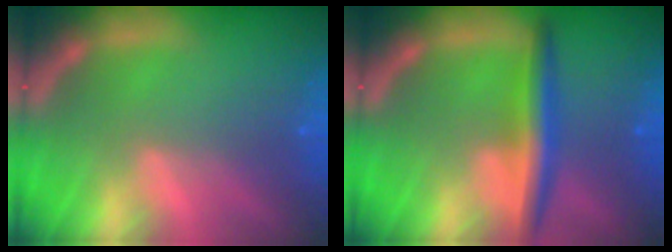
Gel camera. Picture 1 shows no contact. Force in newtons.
{"total": 4.5}